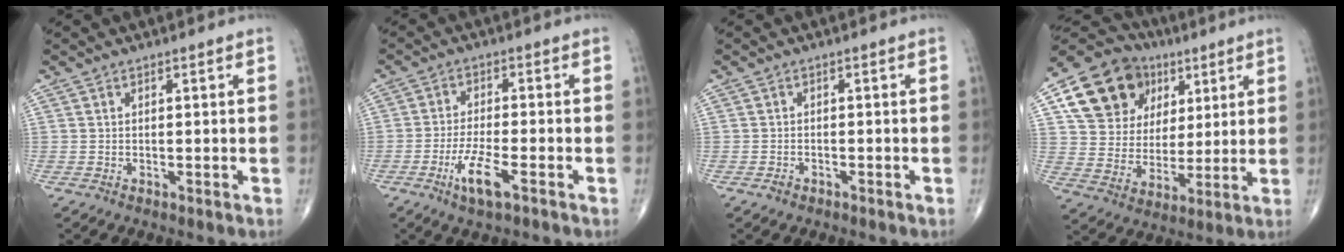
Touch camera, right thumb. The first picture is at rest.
{"total": 6.6, "force": [-3.3, 1.5, 5.5], "torque": [-0.116, 0.009, -0.059]}
{"total": 1.1, "force": [-0.8, 0.7, 0.4], "torque": [-0.009, 0.003, -0.016]}
{"total": 18.0, "force": [7.5, 14.6, 7.3], "torque": [-0.095, 0.006, 0.138]}